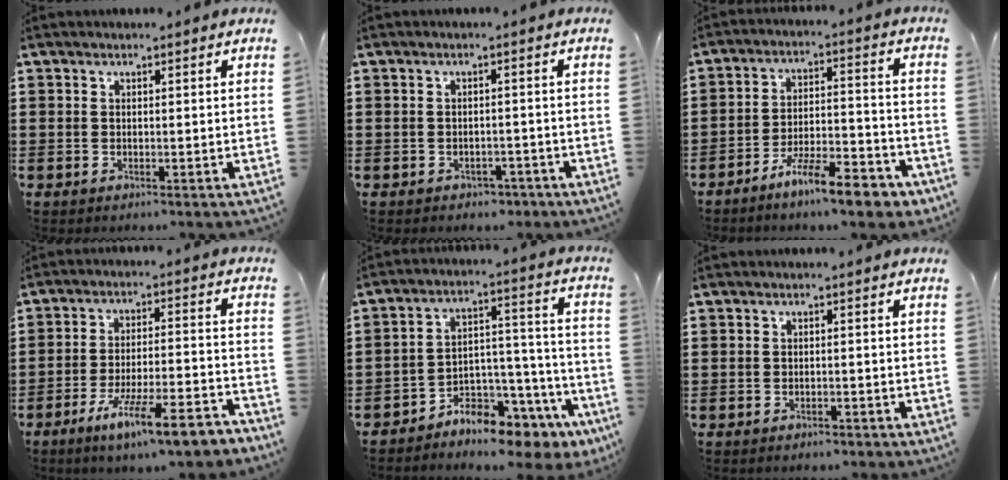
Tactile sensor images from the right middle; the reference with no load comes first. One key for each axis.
{"total": 1.4, "fx": -1.2, "fy": 0.7, "fz": -0.1, "tx": -0.006, "ty": 0.001, "tz": -0.029}
{"total": 10.2, "fx": -8.1, "fy": 1.9, "fz": 5.9, "tx": -0.093, "ty": 0.022, "tz": -0.149}
{"total": 9.9, "fx": -7.5, "fy": 0.6, "fz": 6.3, "tx": -0.107, "ty": 0.005, "tz": -0.141}
{"total": 6.3, "fx": -5.9, "fy": 2.1, "fz": 1.0, "tx": -0.016, "ty": 0.010, "tz": -0.113}
{"total": 0.8, "fx": -0.8, "fy": 0.3, "fz": 0.0, "tx": -0.002, "ty": 0.002, "tz": -0.018}